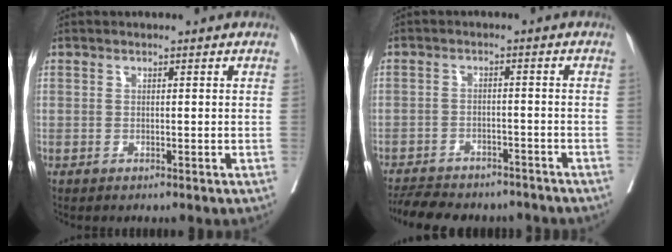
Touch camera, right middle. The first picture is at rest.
{"total": 13.0, "force": [-11.6, 4.1, 4.2], "torque": [-0.084, 0.004, -0.154]}